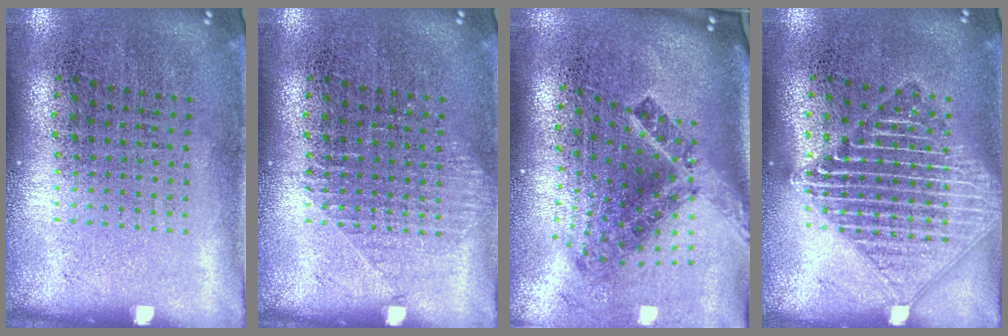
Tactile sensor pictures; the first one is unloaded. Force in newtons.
{"total": 1.0, "press": 1.0, "slide": 0.2}
{"total": 2.7, "press": 1.6, "slide": 2.1}
{"total": 3.1, "press": 3.1, "slide": 0.5}